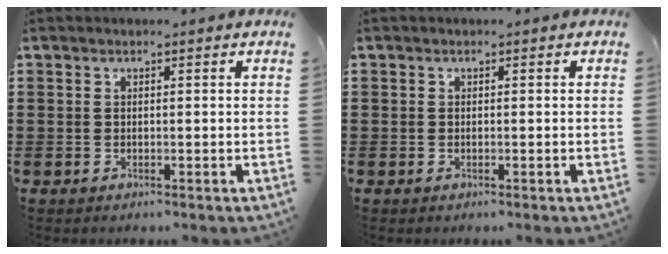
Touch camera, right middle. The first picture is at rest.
{"total": 0.0}